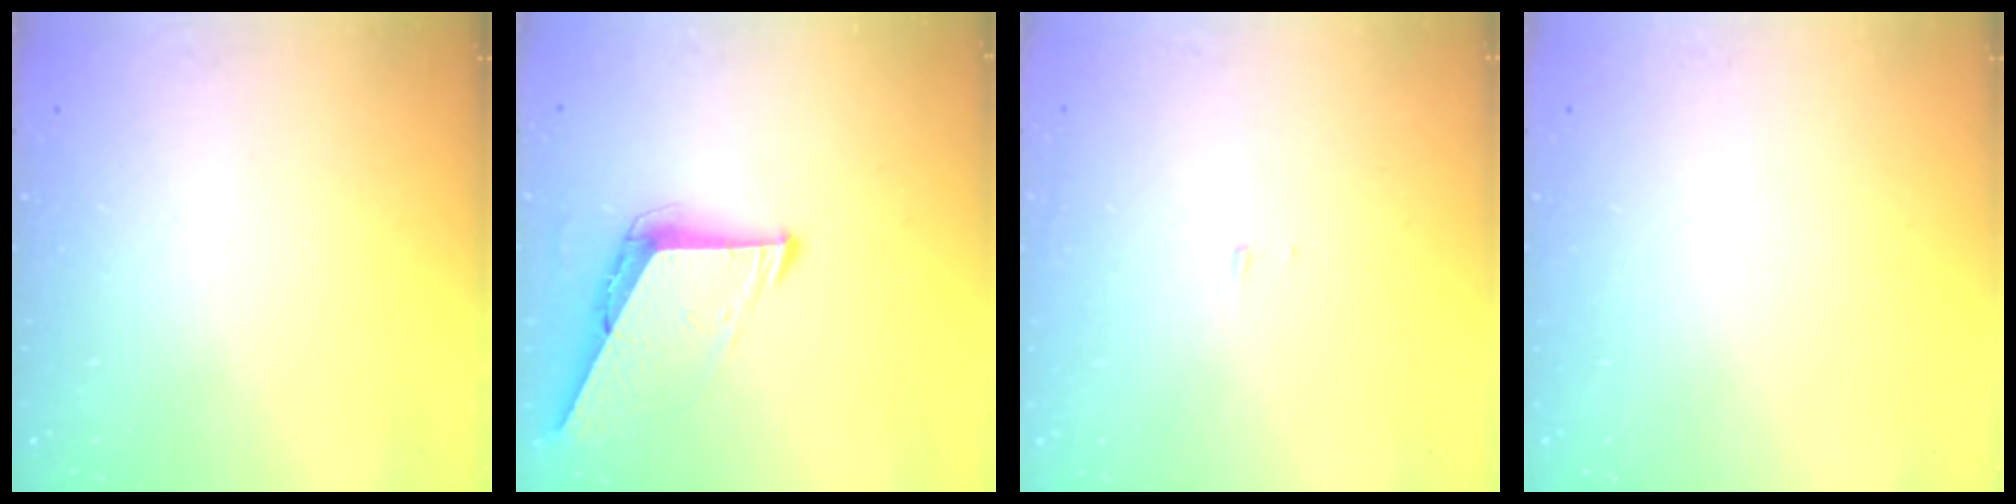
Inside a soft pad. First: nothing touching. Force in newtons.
{"total": 7.1, "press": 7.1, "slide": 0.5}
{"total": 3.8, "press": 3.8, "slide": 0.3}
{"total": 0.0}